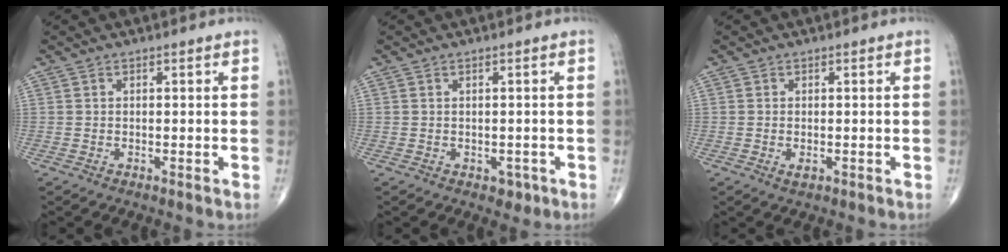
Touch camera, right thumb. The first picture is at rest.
{"total": 1.6, "force": [-0.5, 1.2, 1.0], "torque": [-0.005, 0.000, -0.002]}
{"total": 1.2, "force": [-0.3, 0.5, 1.0], "torque": [-0.018, -0.004, -0.004]}